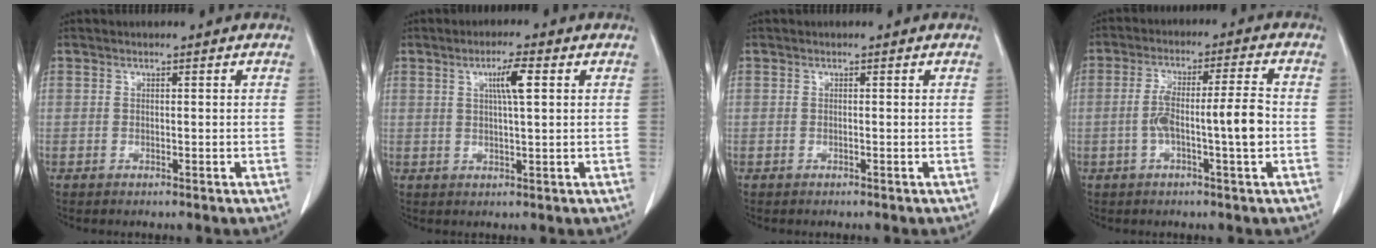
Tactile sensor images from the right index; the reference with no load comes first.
{"total": 4.5, "force": [1.5, 0.2, 4.2], "torque": [-0.073, 0.002, 0.024]}
{"total": 0.0}
{"total": 8.3, "force": [-1.6, 0.4, 8.1], "torque": [-0.151, 0.016, -0.028]}